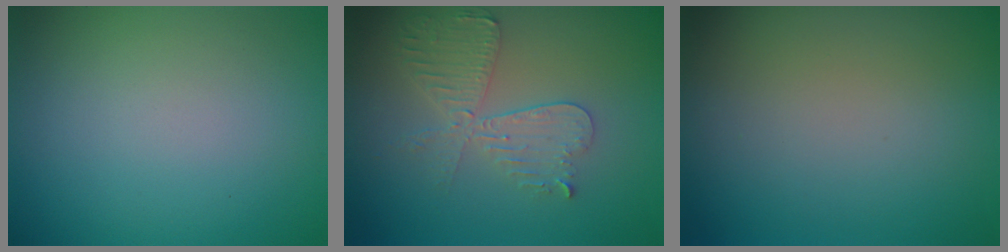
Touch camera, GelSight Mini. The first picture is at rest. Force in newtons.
{"total": 4.3, "press": 3.8, "slide": 2.2}
{"total": 0.0}